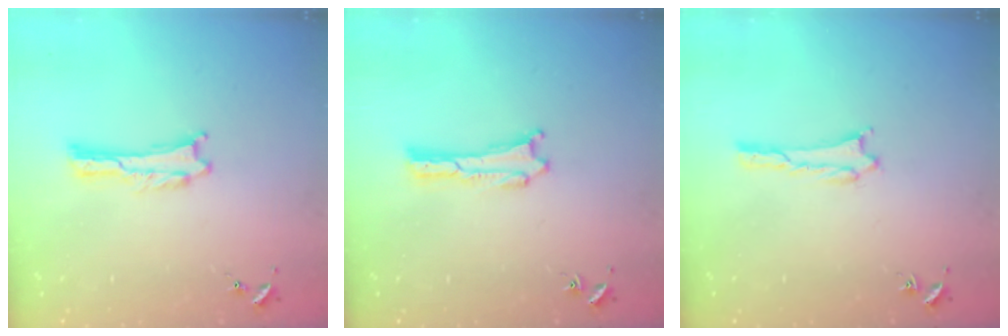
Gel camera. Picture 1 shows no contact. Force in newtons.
{"total": 0.0}
{"total": 0.9, "press": 0.8, "slide": 0.1}